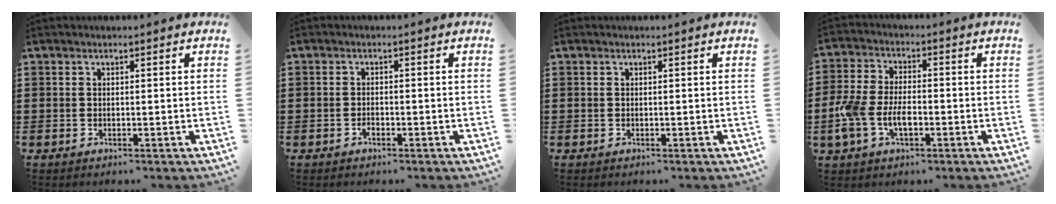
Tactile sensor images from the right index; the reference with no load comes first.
{"total": 1.1, "force": [-0.8, 0.5, 0.6], "torque": [-0.013, -0.002, -0.014]}
{"total": 0.0}
{"total": 6.5, "force": [-2.1, 3.5, 5.1], "torque": [-0.122, 0.002, -0.045]}